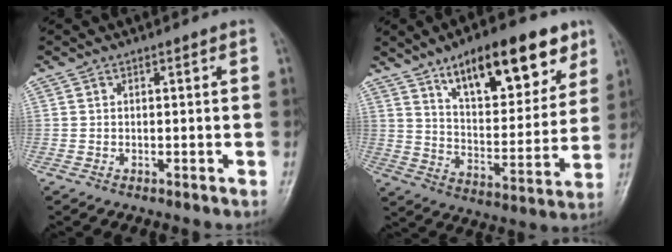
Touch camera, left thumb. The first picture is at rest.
{"total": 20.4, "force": [12.0, 8.2, 14.2], "torque": [-0.166, -0.049, 0.194]}